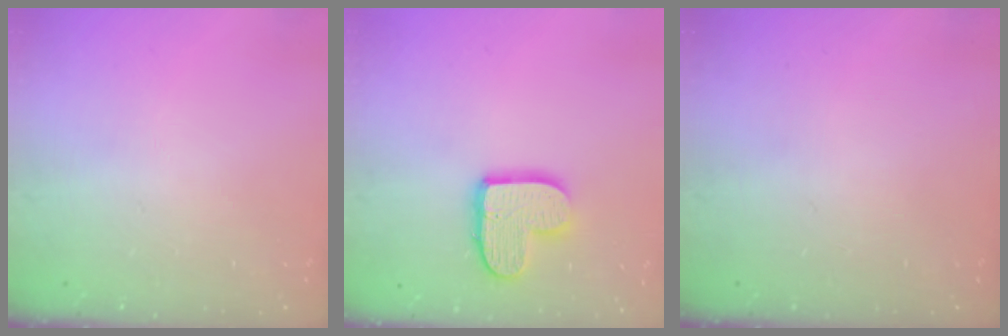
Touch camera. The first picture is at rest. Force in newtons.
{"total": 12.2, "press": 12.2, "slide": 0.8}
{"total": 0.0}